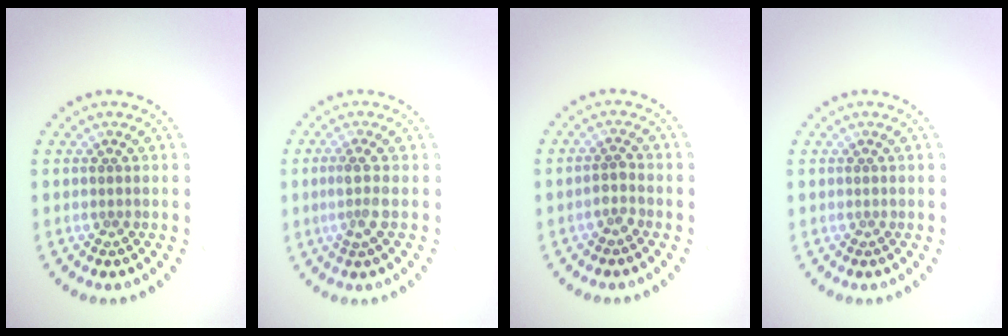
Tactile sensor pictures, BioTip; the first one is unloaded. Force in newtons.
{"total": 2.0, "press": 1.5, "slide": 1.3}
{"total": 1.3, "press": 1.1, "slide": 0.7}
{"total": 0.0}